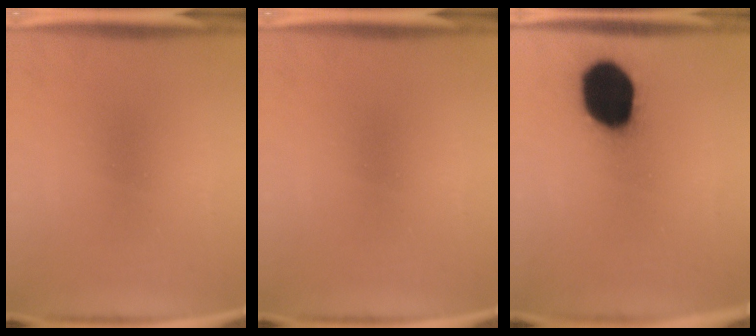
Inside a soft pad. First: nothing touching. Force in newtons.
{"total": 0.0}
{"total": 19.9}